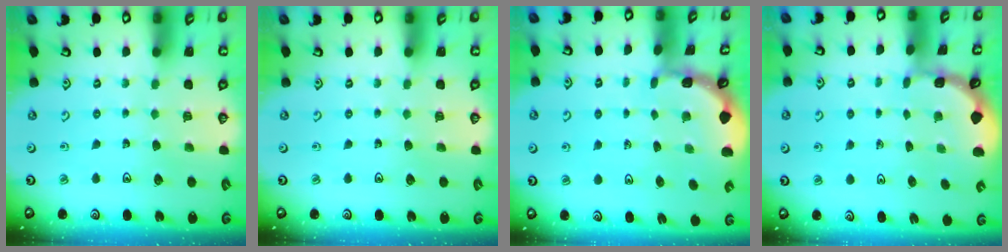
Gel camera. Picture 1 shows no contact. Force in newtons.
{"total": 0.0}
{"total": 1.4, "press": 1.4, "slide": 0.1}
{"total": 1.2, "press": 1.2, "slide": 0.2}